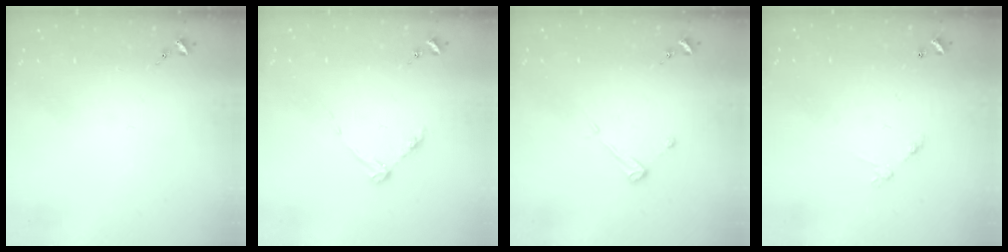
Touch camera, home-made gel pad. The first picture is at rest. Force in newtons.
{"total": 3.3, "press": 3.3, "slide": 0.5}
{"total": 3.8, "press": 3.8, "slide": 0.3}
{"total": 5.9, "press": 5.9, "slide": 0.4}